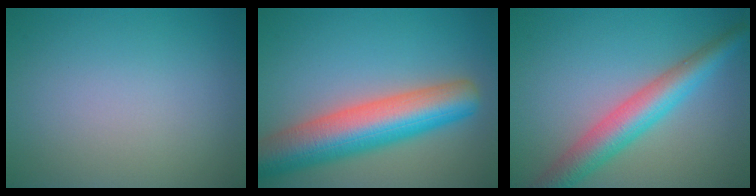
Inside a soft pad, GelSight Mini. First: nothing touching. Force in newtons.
{"total": 9.6, "press": 9.6, "slide": 0.3}
{"total": 5.7, "press": 5.6, "slide": 0.2}